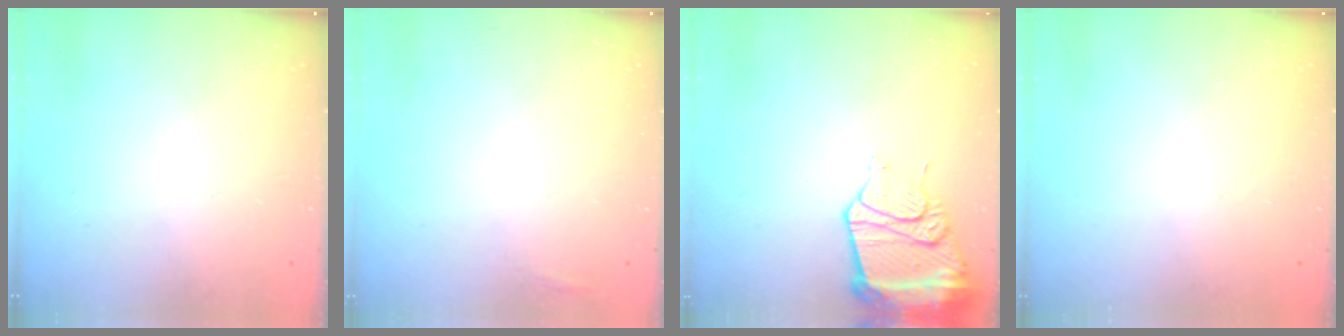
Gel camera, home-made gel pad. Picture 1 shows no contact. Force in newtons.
{"total": 9.7, "press": 4.2, "slide": 8.8}
{"total": 14.5, "press": 14.4, "slide": 1.7}
{"total": 0.9, "press": 0.0, "slide": 0.9}